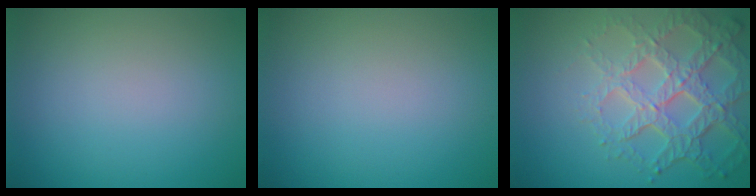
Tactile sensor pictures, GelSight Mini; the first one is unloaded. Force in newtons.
{"total": 0.0}
{"total": 7.1, "press": 5.1, "slide": 5.0}